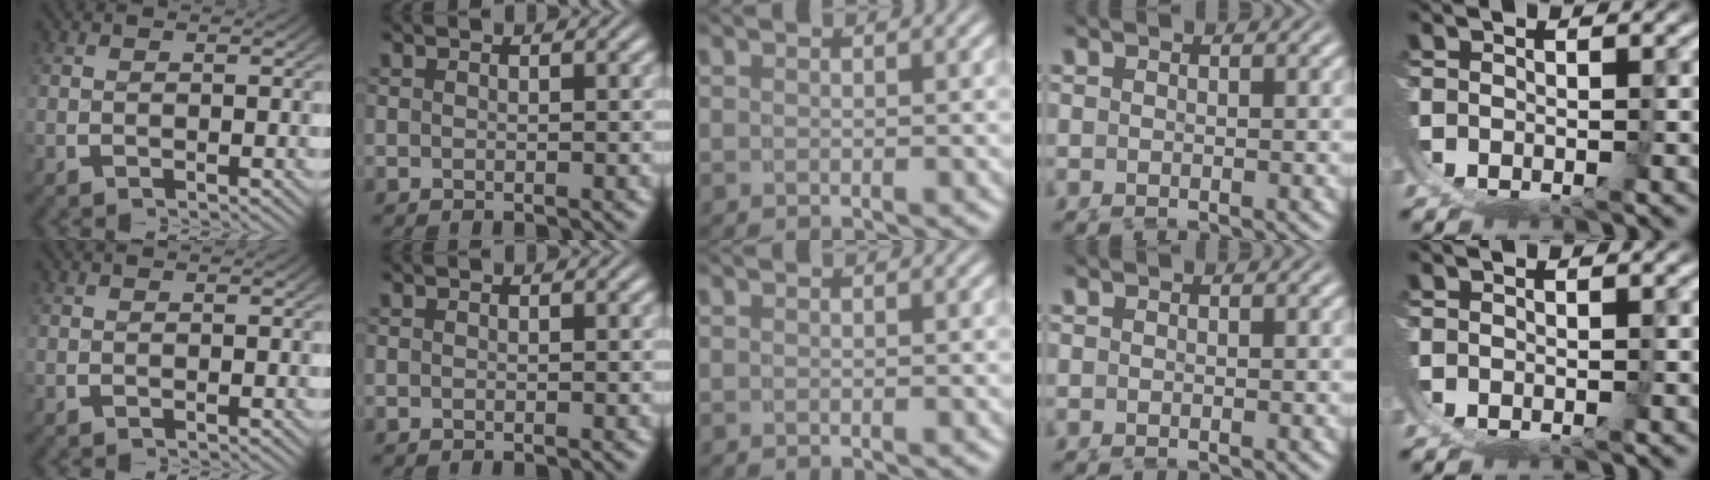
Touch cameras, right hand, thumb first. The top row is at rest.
{}